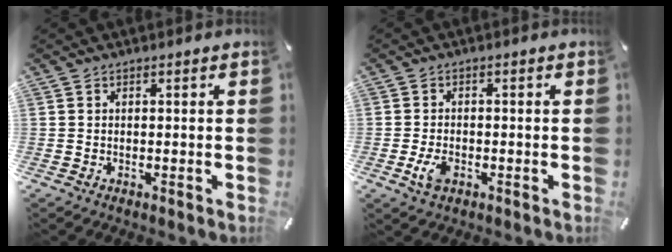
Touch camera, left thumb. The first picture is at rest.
{"total": 4.1, "force": [-1.6, 2.4, 2.9], "torque": [-0.076, -0.002, -0.032]}